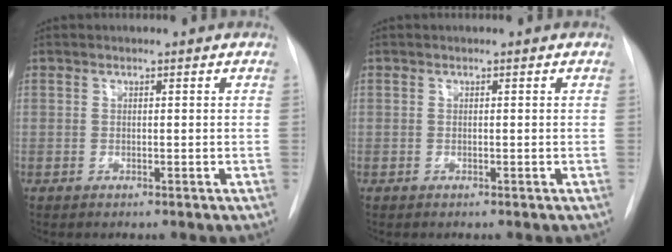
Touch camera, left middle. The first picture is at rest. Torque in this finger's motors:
{"motor_torque": [0.14, -0.09, 0.11, 0.03]}